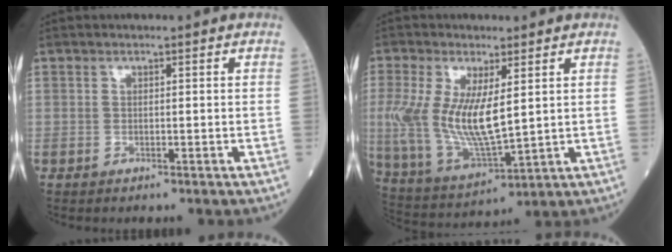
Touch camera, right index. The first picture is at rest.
{"total": 12.3, "force": [1.7, 3.8, 11.6], "torque": [-0.256, -0.013, 0.043]}